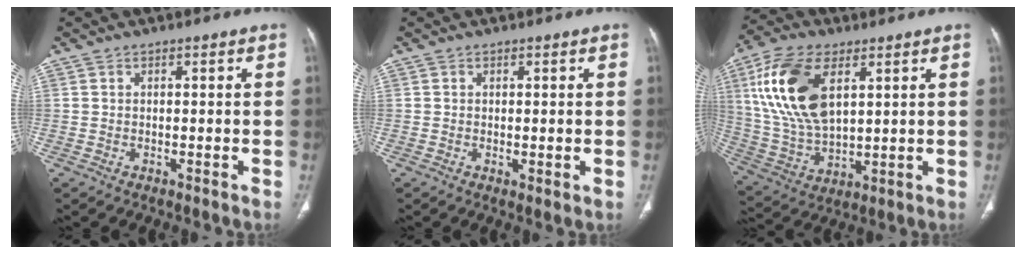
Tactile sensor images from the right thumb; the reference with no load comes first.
{"total": 1.1, "force": [-0.1, 0.4, 1.0], "torque": [-0.021, -0.007, 0.001]}
{"total": 18.1, "force": [6.1, 9.5, 14.1], "torque": [-0.277, -0.014, 0.122]}